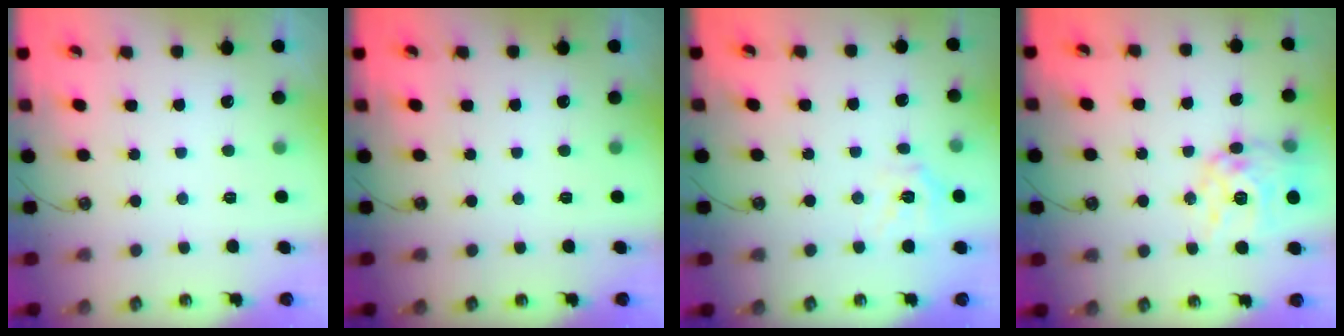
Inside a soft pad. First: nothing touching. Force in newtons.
{"total": 0.0}
{"total": 11.1, "press": 11.0, "slide": 1.5}
{"total": 13.4, "press": 13.4, "slide": 1.3}